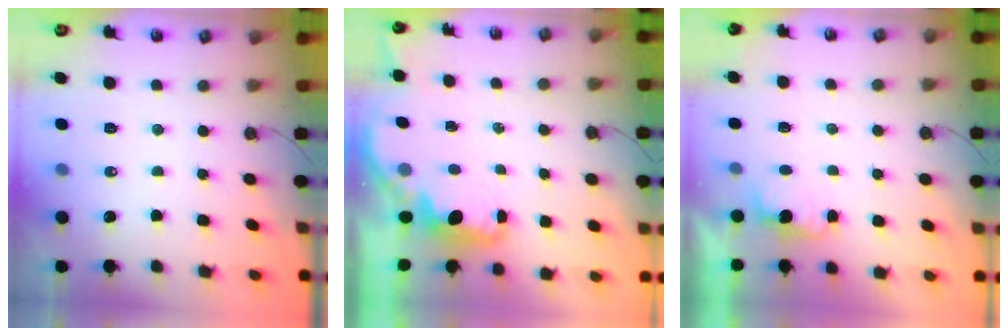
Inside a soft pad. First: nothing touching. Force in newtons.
{"total": 1.6, "press": 1.4, "slide": 0.7}
{"total": 1.4, "press": 1.2, "slide": 0.7}